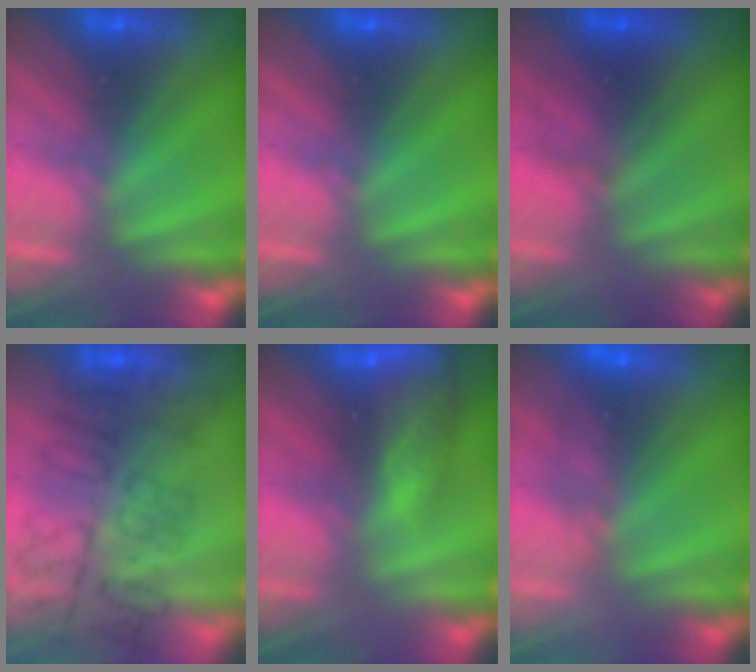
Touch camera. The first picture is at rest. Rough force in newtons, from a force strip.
{"total": 0.0}
{"total": 1.7}
{"total": 4.4}
{"total": 8.3}
{"total": 4.5}